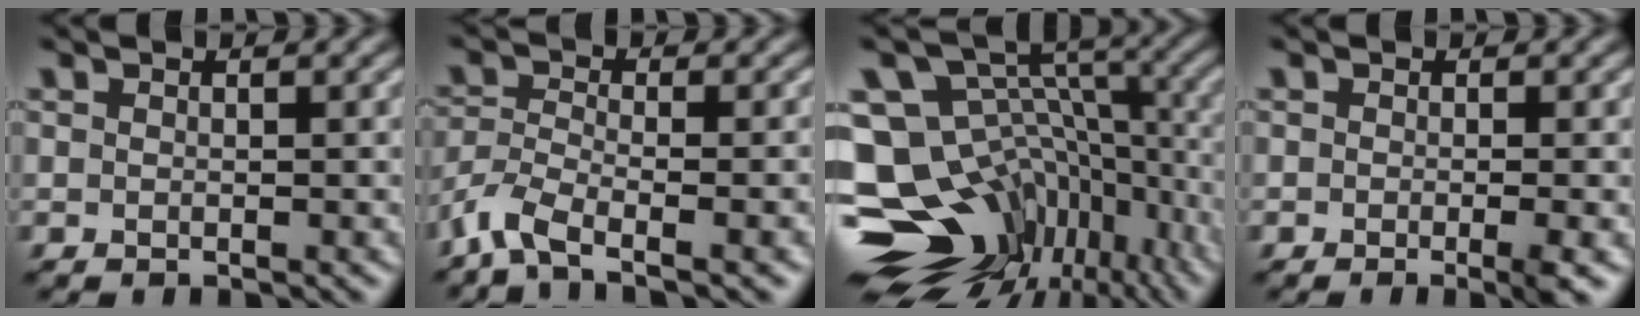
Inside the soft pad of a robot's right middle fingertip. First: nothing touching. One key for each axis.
{"total": 5.8, "fx": -4.0, "fy": 1.6, "fz": 3.9, "tx": -0.083, "ty": -0.011, "tz": -0.086}
{"total": 17.6, "fx": -7.3, "fy": 12.5, "fz": 9.9, "tx": -0.194, "ty": 0.007, "tz": -0.078}
{"total": 2.0, "fx": -0.8, "fy": 0.3, "fz": 1.8, "tx": -0.027, "ty": -0.007, "tz": -0.013}